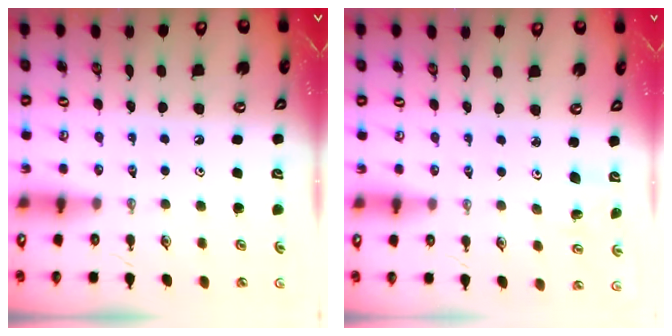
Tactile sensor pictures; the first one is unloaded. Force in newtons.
{"total": 2.5, "press": 2.5, "slide": 0.2}